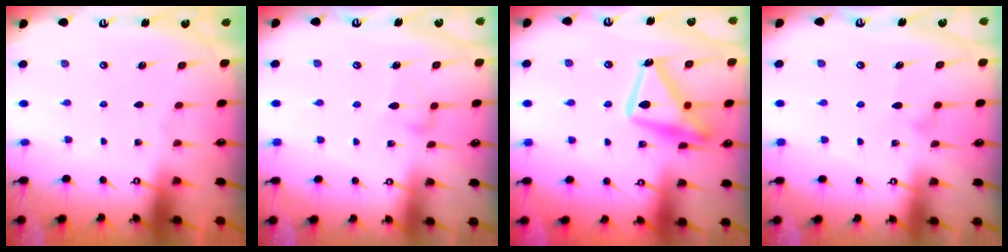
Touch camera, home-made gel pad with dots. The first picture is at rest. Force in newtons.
{"total": 4.3, "press": 4.3, "slide": 0.2}
{"total": 17.7, "press": 17.6, "slide": 1.1}
{"total": 8.3, "press": 8.2, "slide": 0.4}